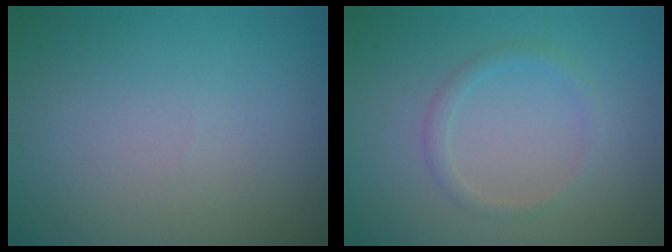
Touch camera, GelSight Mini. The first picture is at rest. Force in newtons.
{"total": 1.4, "press": 1.4, "slide": 0.1}